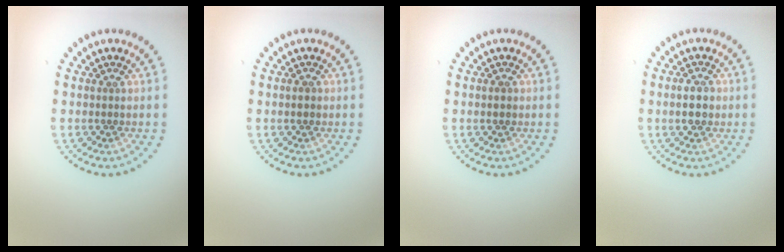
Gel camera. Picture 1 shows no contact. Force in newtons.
{"total": 0.7, "press": 0.7, "slide": 0.1}
{"total": 0.8, "press": 0.8, "slide": 0.1}
{"total": 2.7, "press": 2.7, "slide": 0.1}